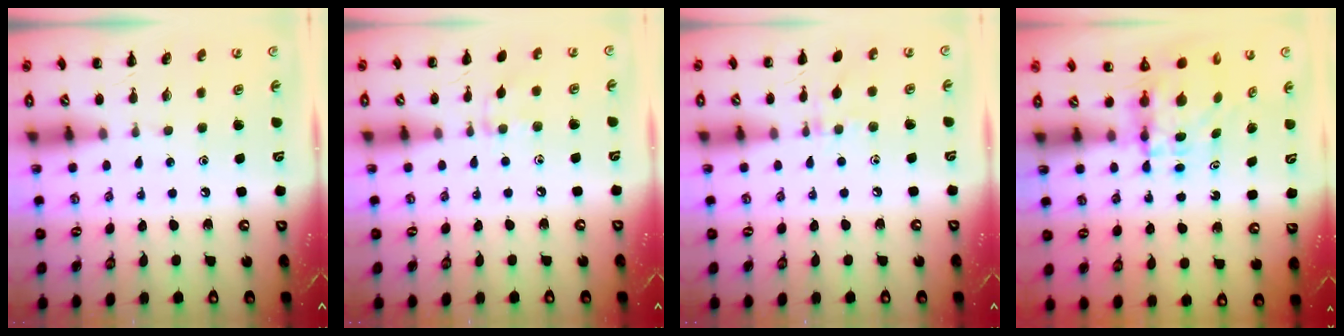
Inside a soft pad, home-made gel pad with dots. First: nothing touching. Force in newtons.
{"total": 6.0, "press": 5.8, "slide": 1.7}
{"total": 6.9, "press": 6.6, "slide": 1.9}
{"total": 4.6, "press": 4.6, "slide": 0.8}